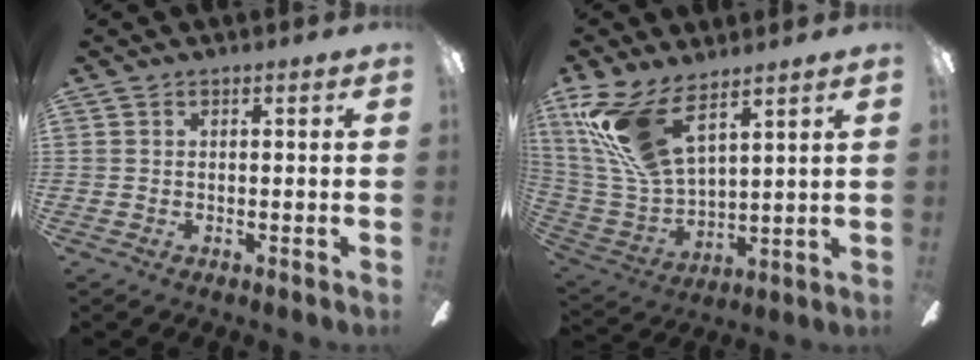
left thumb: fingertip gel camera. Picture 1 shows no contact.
{"total": 17.7, "force": [10.5, 7.5, 12.2], "torque": [-0.280, -0.039, 0.189]}